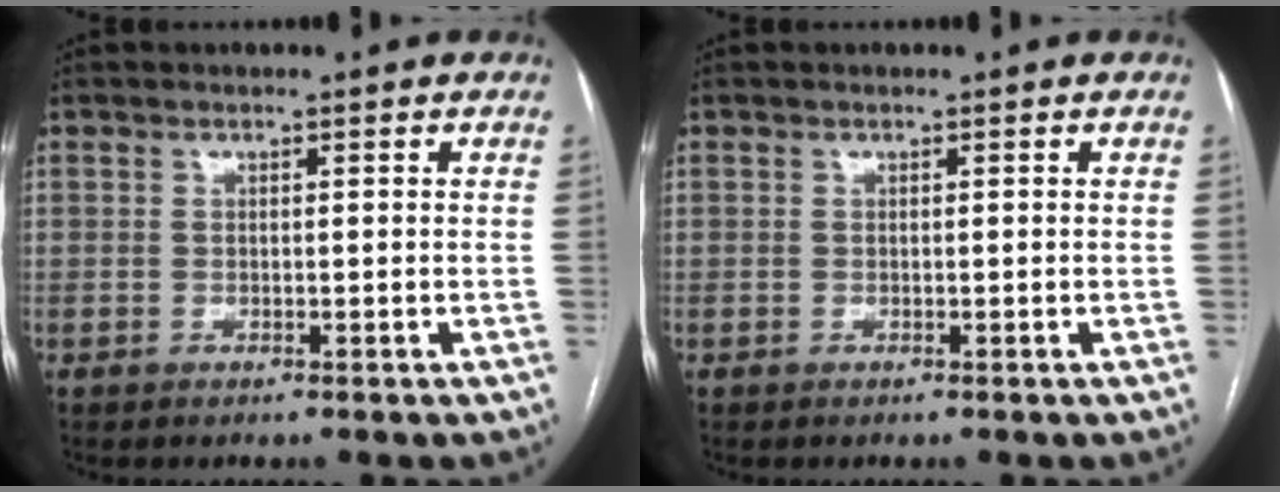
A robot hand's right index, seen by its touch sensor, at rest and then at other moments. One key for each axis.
{"total": 0.0}